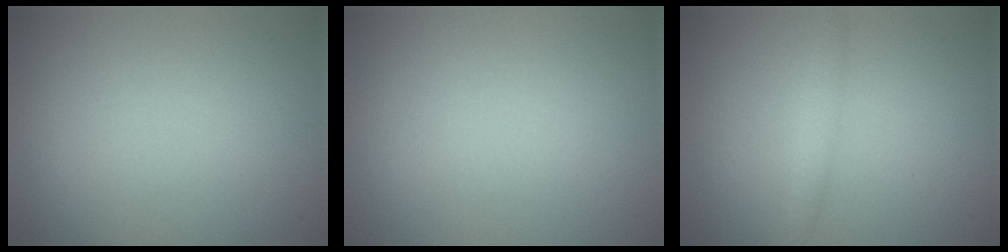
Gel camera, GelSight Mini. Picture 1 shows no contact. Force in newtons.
{"total": 0.0}
{"total": 1.2, "press": 1.2, "slide": 0.1}